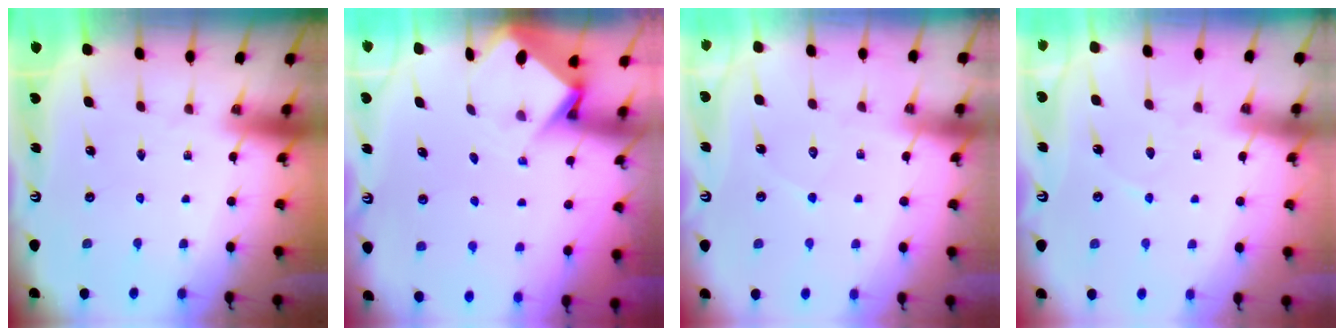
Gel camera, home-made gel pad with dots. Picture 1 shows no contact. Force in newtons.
{"total": 3.7, "press": 3.7, "slide": 0.3}
{"total": 4.7, "press": 4.7, "slide": 0.5}
{"total": 2.6, "press": 2.5, "slide": 0.3}